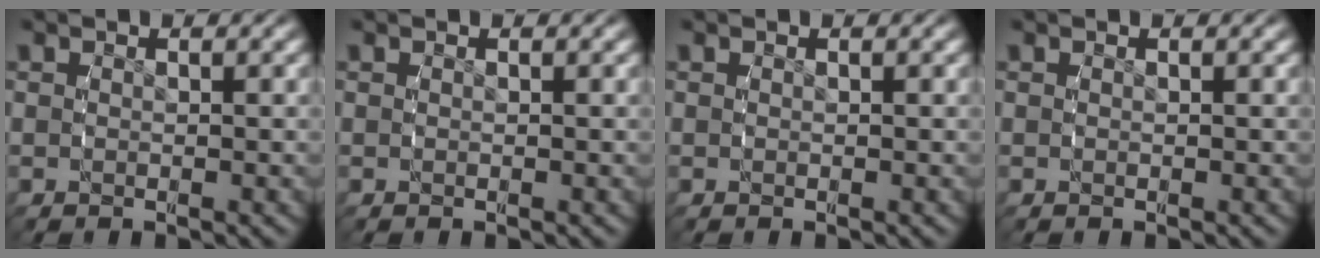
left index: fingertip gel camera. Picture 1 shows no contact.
{"total": 0.0}
{"total": 0.0}
{"total": 0.0}